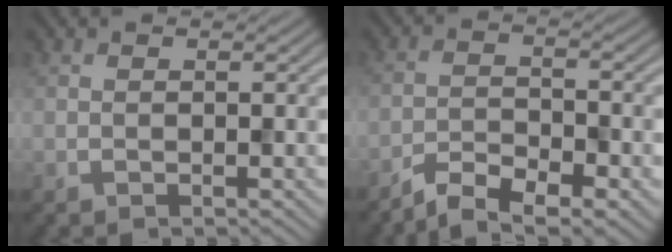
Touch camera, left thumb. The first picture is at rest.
{"total": 5.8, "force": [-4.6, 1.6, 3.2], "torque": [-0.060, -0.003, -0.087]}